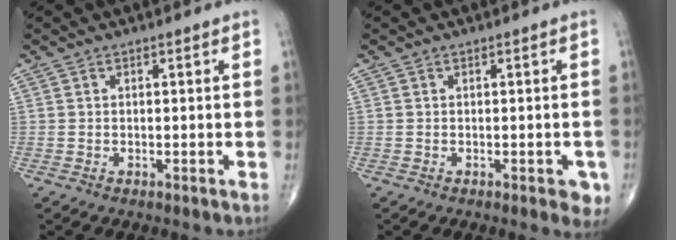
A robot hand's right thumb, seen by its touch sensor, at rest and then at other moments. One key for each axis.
{"total": 3.1, "fx": -1.3, "fy": 1.5, "fz": 2.4, "tx": -0.011, "ty": 0.000, "tz": -0.013}